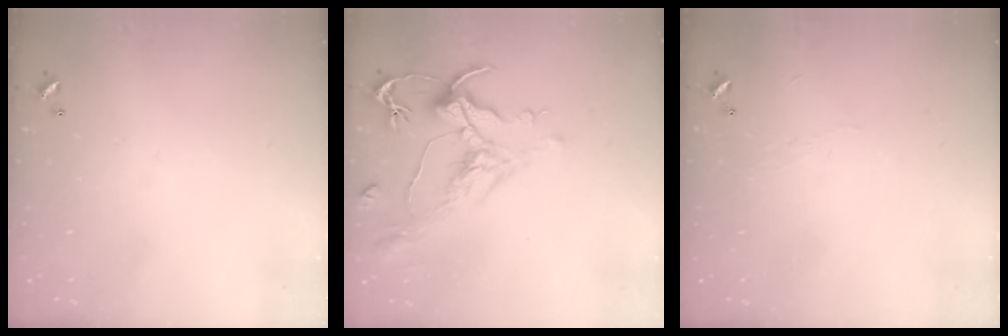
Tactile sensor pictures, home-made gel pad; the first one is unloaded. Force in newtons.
{"total": 1.6, "press": 0.7, "slide": 1.4}
{"total": 2.0, "press": 1.9, "slide": 0.4}